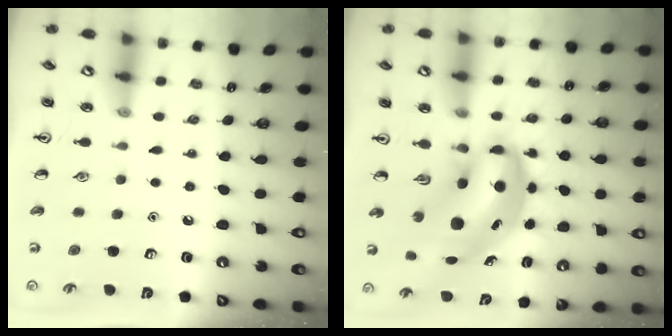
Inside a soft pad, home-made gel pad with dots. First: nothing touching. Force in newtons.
{"total": 7.8, "press": 7.6, "slide": 1.9}